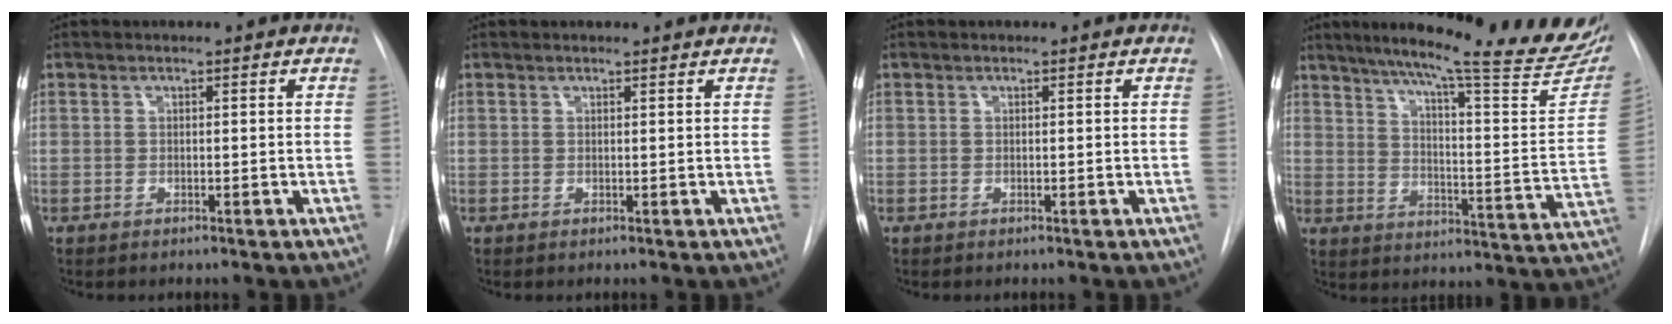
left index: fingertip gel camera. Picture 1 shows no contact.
{"total": 1.4, "force": [1.3, 0.0, 0.2], "torque": [-0.007, 0.004, 0.016]}
{"total": 0.0}
{"total": 26.6, "force": [22.0, 2.1, 14.7], "torque": [-0.218, -0.060, 0.279]}